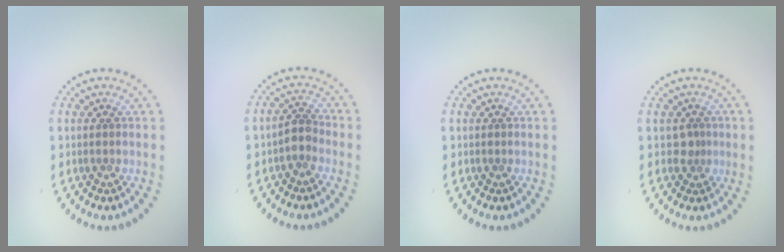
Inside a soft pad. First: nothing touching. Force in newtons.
{"total": 1.7, "press": 1.4, "slide": 0.9}
{"total": 0.0}
{"total": 1.4, "press": 1.1, "slide": 0.9}